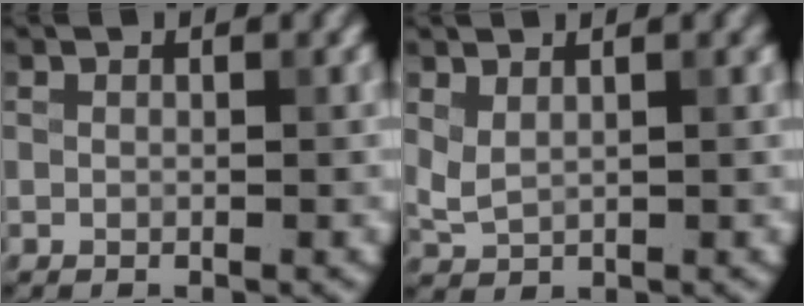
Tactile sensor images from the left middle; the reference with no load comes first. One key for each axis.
{"total": 1.9, "fx": 1.1, "fy": 0.7, "fz": 1.3, "tx": -0.031, "ty": -0.002, "tz": 0.026}